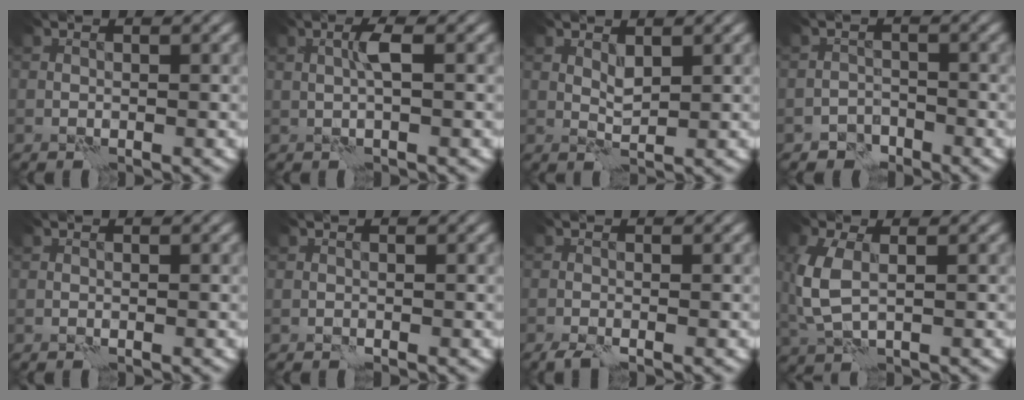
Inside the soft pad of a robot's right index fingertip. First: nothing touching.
{"total": 1.4, "force": [0.4, -0.3, 1.4], "torque": [-0.029, 0.005, 0.007]}
{"total": 1.2, "force": [1.0, 0.2, 0.6], "torque": [-0.016, -0.005, 0.022]}
{"total": 1.7, "force": [-1.4, 0.9, -0.1], "torque": [0.012, 0.005, -0.030]}
{"total": 0.0}
{"total": 0.0}
{"total": 1.4, "force": [-1.1, 0.1, 0.9], "torque": [-0.021, -0.003, -0.024]}
{"total": 4.3, "force": [0.7, 2.4, 3.5], "torque": [-0.100, 0.000, 0.016]}